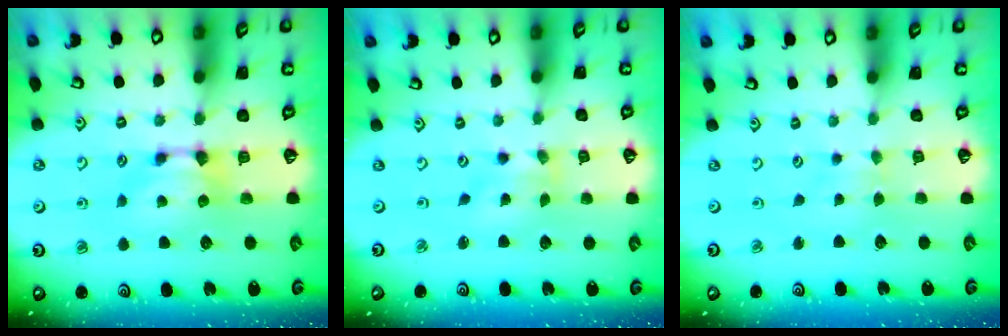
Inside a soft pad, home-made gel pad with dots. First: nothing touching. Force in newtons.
{"total": 2.2, "press": 2.0, "slide": 1.0}
{"total": 2.4, "press": 2.4, "slide": 0.1}